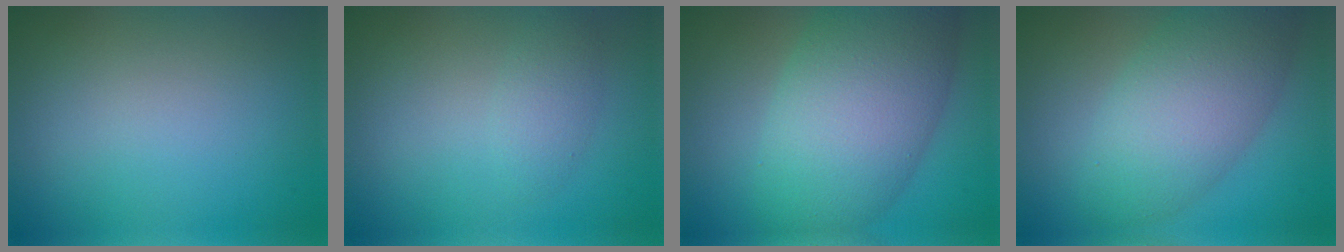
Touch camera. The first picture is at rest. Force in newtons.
{"total": 1.8, "press": 1.8, "slide": 0.1}
{"total": 10.2, "press": 10.2, "slide": 0.1}
{"total": 6.8, "press": 6.8, "slide": 0.2}